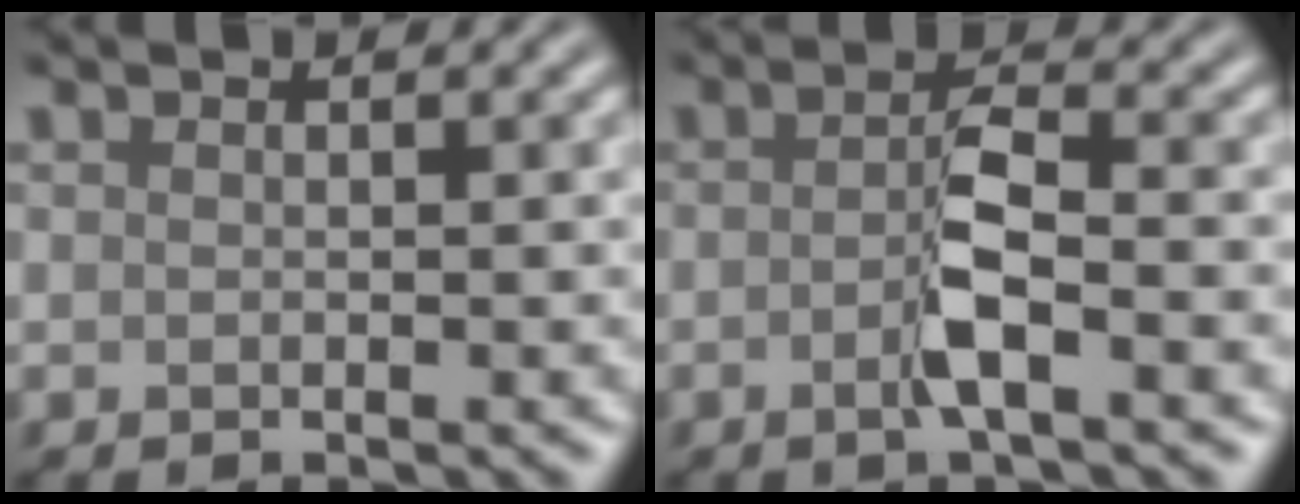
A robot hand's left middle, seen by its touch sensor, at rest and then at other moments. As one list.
[{"total": 3.4, "force": [-0.9, 0.6, 3.2], "torque": [-0.063, 0.004, -0.025]}]